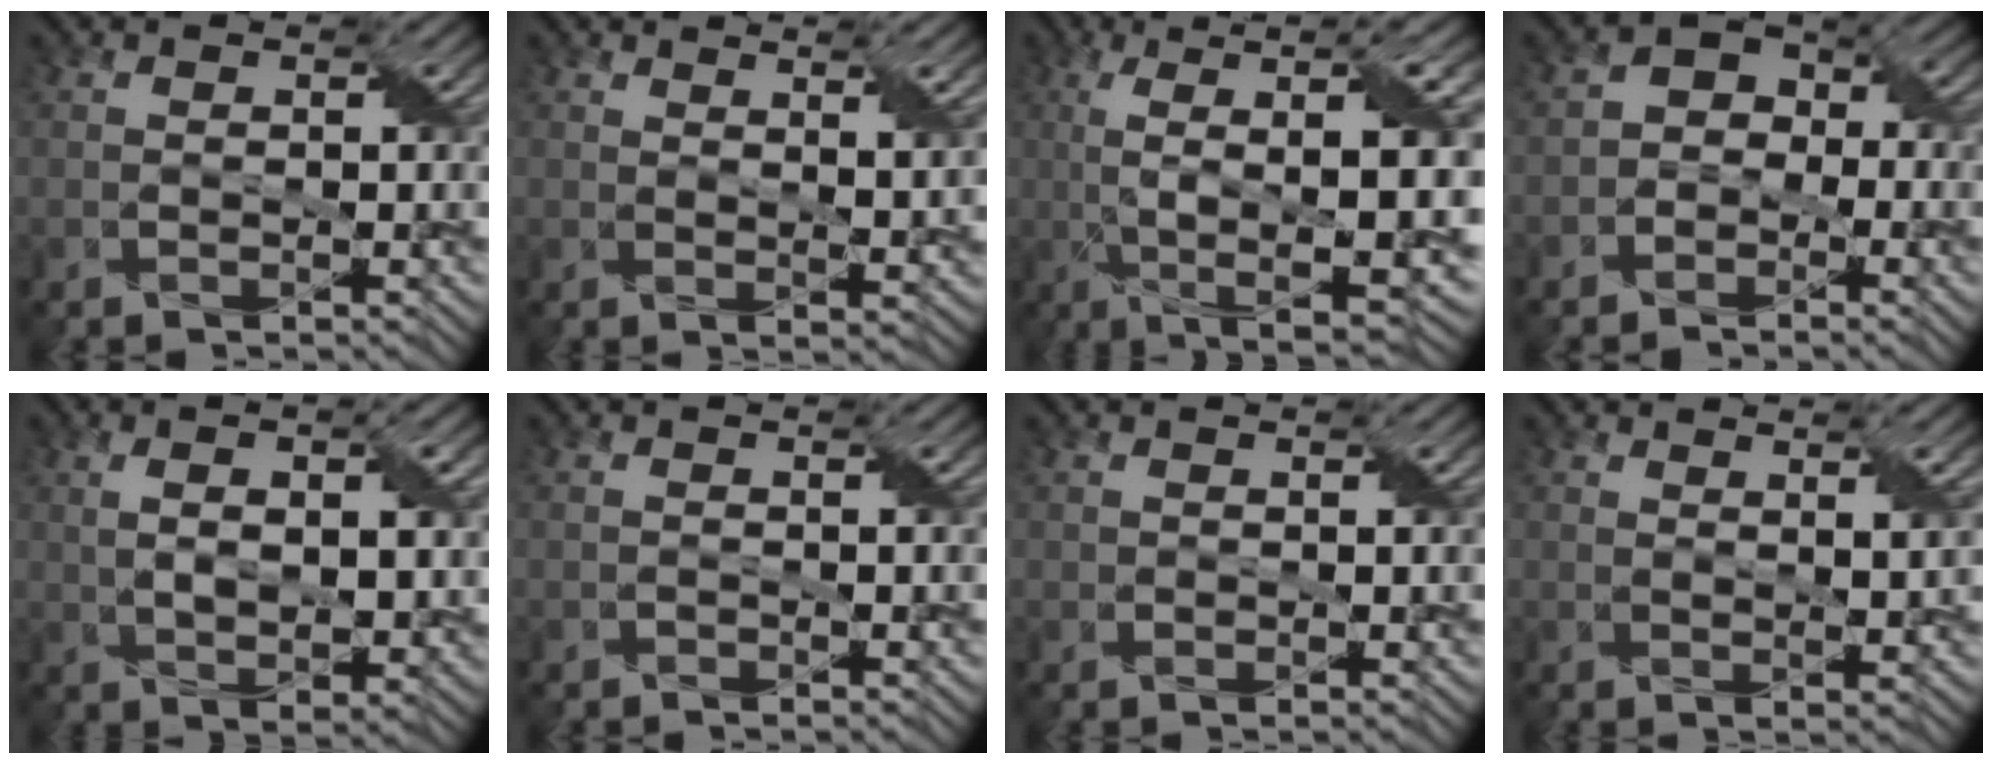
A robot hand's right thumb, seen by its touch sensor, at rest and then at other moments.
{"total": 3.4, "force": [2.4, 0.5, 2.5], "torque": [-0.051, -0.002, 0.044]}
{"total": 14.7, "force": [-1.1, 4.0, 14.1], "torque": [-0.253, 0.014, -0.002]}
{"total": 3.8, "force": [-1.5, 2.9, 1.8], "torque": [-0.026, 0.007, -0.042]}
{"total": 7.3, "force": [1.6, 3.0, 6.4], "torque": [-0.110, -0.002, 0.027]}
{"total": 0.6, "force": [-0.1, 0.2, 0.5], "torque": [-0.009, 0.000, 0.000]}
{"total": 0.8, "force": [0.4, 0.3, 0.6], "torque": [-0.011, 0.000, 0.007]}
{"total": 2.8, "force": [1.9, 0.3, 2.1], "torque": [-0.041, -0.003, 0.036]}